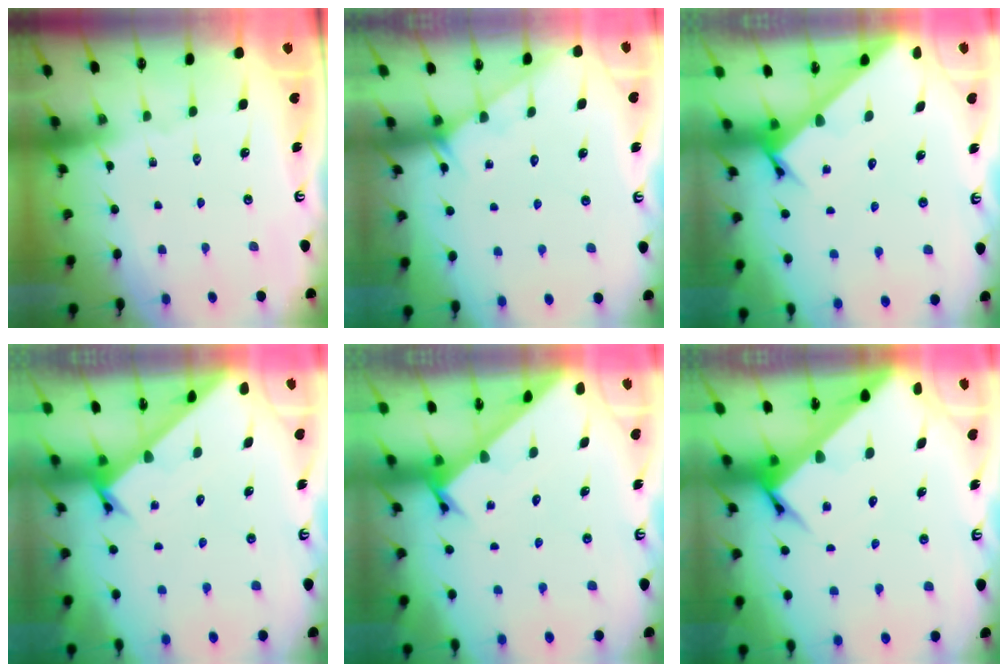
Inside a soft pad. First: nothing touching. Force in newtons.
{"total": 4.4, "press": 4.4, "slide": 0.2}
{"total": 3.2, "press": 3.2, "slide": 0.2}
{"total": 2.2, "press": 2.2, "slide": 0.1}
{"total": 2.3, "press": 2.3, "slide": 0.0}
{"total": 5.2, "press": 5.2, "slide": 0.4}